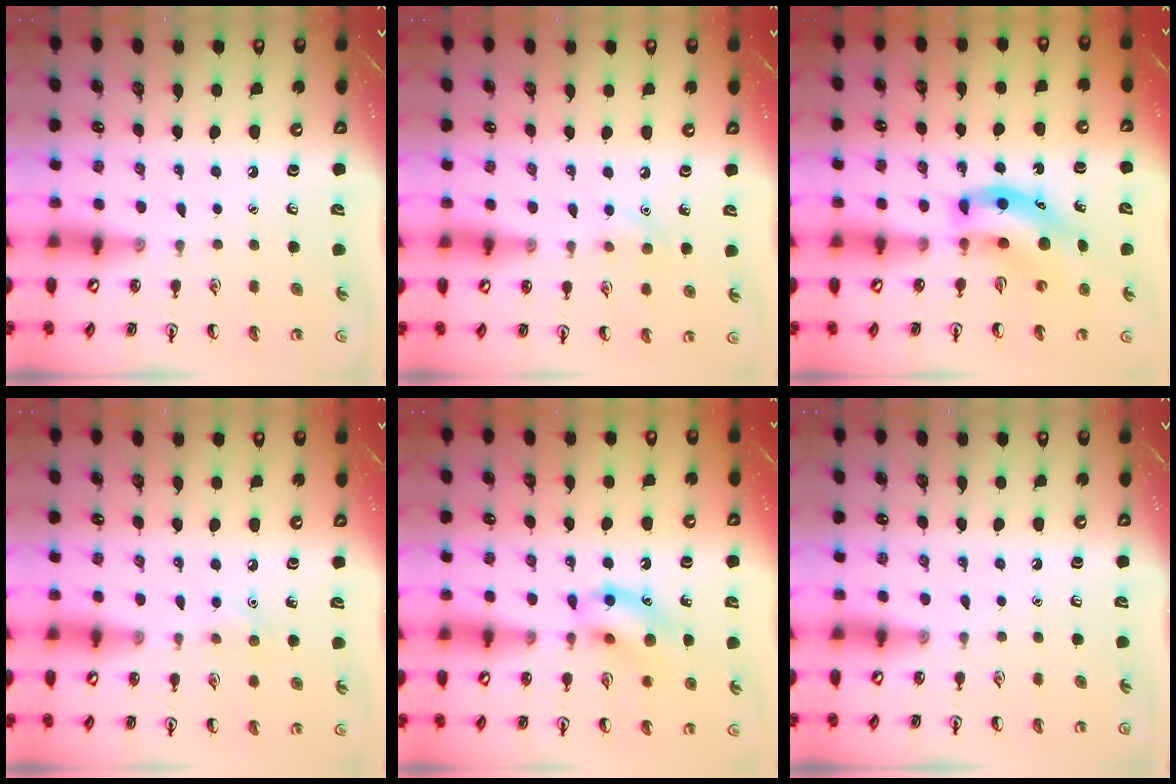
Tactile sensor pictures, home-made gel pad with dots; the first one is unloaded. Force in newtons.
{"total": 6.7, "press": 6.3, "slide": 2.1}
{"total": 11.6, "press": 11.1, "slide": 3.3}
{"total": 5.6, "press": 5.3, "slide": 1.8}
{"total": 13.0, "press": 12.8, "slide": 2.1}
{"total": 0.0}